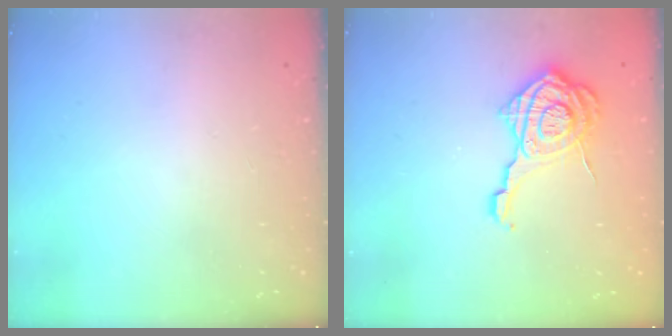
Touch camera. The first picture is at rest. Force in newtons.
{"total": 14.0, "press": 14.0, "slide": 1.0}